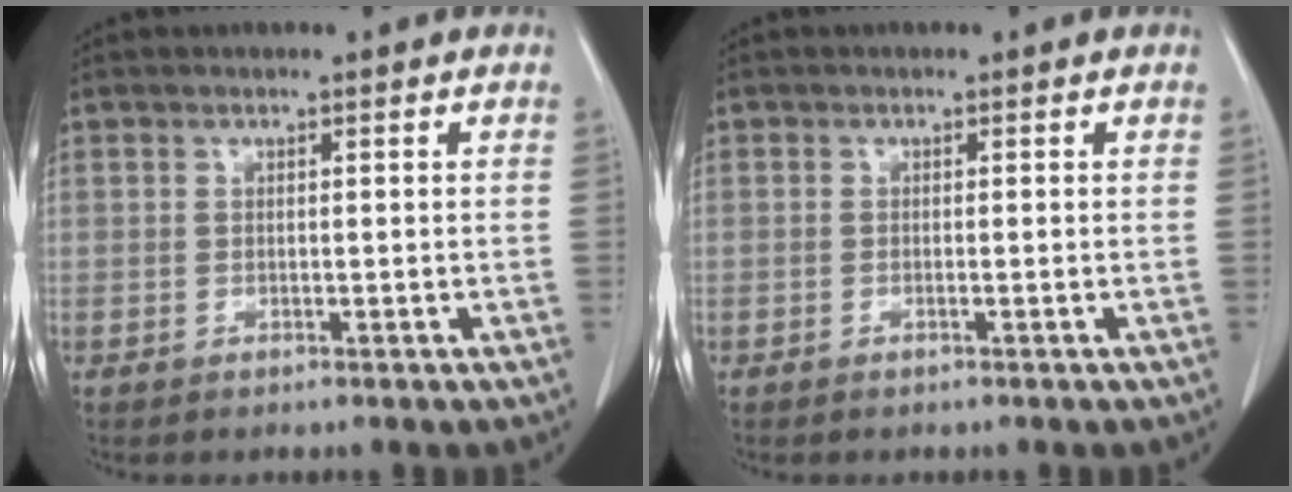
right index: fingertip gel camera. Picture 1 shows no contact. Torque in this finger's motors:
{"motor_torque": [-0.09, 0.06, -0.02, 0.01]}